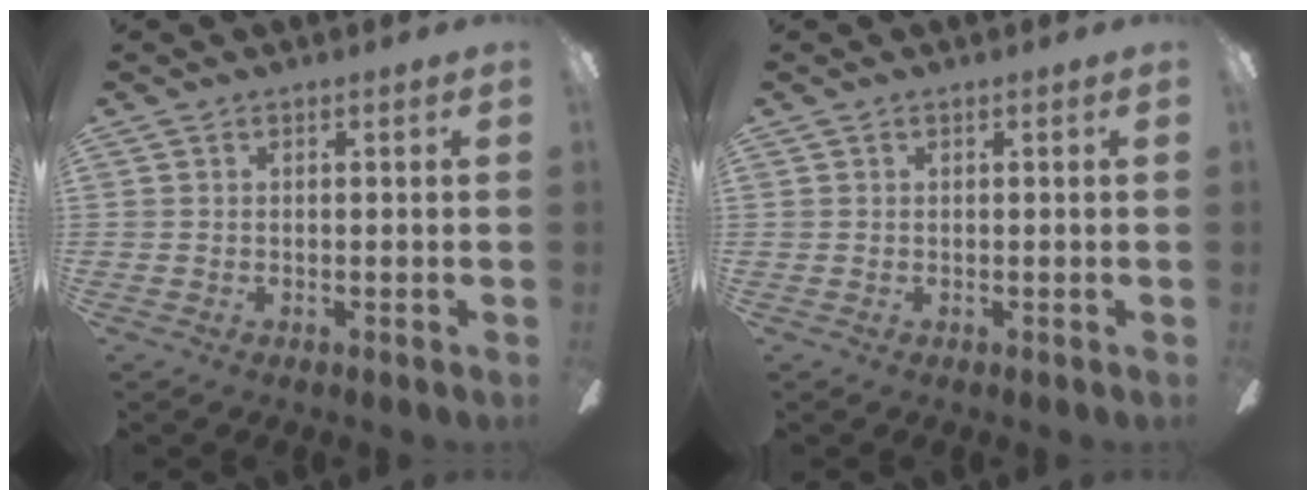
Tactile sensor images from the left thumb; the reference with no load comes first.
{"total": 0.0}